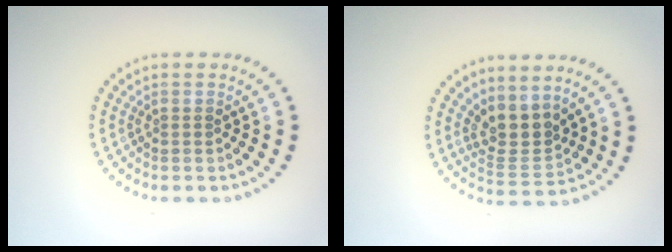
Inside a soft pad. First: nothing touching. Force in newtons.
{"total": 3.2, "press": 2.5, "slide": 2.0}